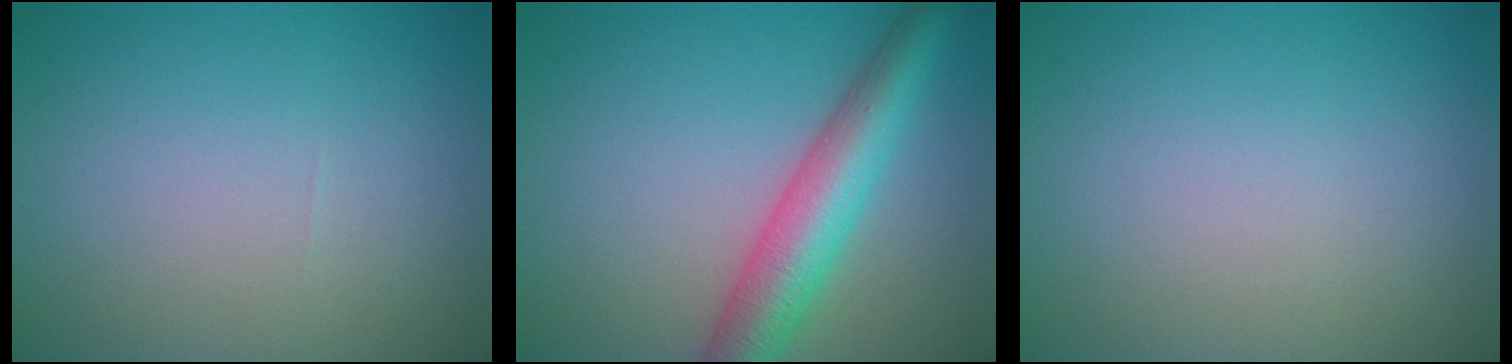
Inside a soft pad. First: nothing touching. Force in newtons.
{"total": 6.3, "press": 6.3, "slide": 0.2}
{"total": 0.0}